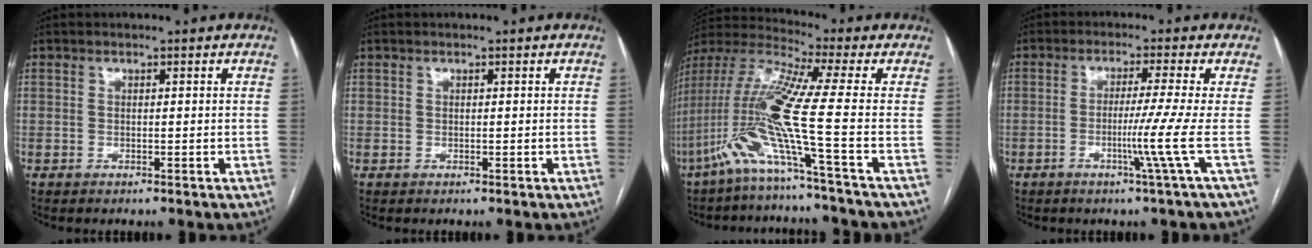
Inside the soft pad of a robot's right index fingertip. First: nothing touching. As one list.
[{"total": 0.0}, {"total": 14.8, "force": [-5.9, -2.5, 13.4], "torque": [-0.289, -0.005, -0.124]}, {"total": 5.8, "force": [-1.7, -2.7, 4.9], "torque": [-0.086, -0.014, -0.033]}]